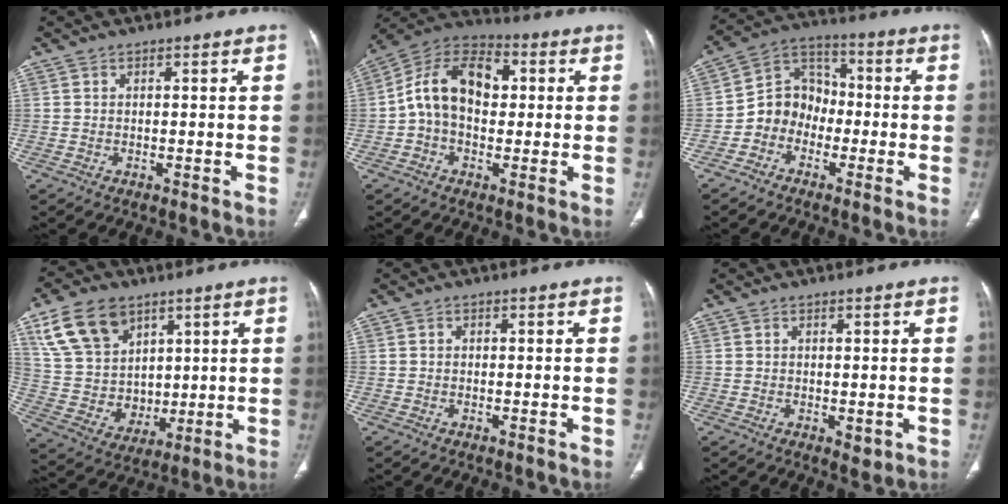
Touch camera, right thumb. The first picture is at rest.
{"total": 13.5, "force": [1.4, 9.0, 10.0], "torque": [-0.157, 0.033, 0.013]}
{"total": 8.9, "force": [-2.8, 7.7, 3.4], "torque": [-0.022, 0.047, -0.065]}
{"total": 16.2, "force": [8.1, 11.6, 7.9], "torque": [-0.117, -0.027, 0.169]}
{"total": 0.5, "force": [0.0, 0.5, 0.2], "torque": [0.001, 0.002, 0.000]}
{"total": 1.6, "force": [-0.1, 0.9, 1.3], "torque": [-0.017, -0.006, 0.004]}